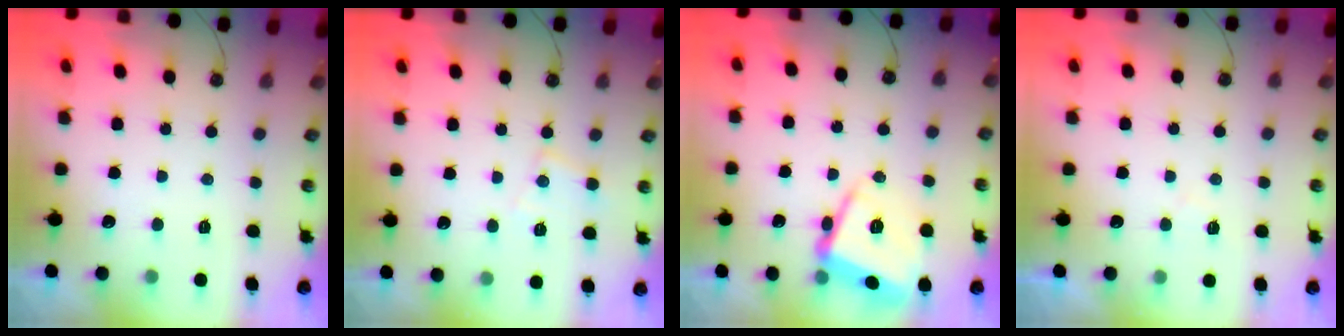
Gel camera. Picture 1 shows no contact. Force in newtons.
{"total": 7.1, "press": 7.0, "slide": 0.4}
{"total": 17.3, "press": 17.3, "slide": 0.2}
{"total": 4.8, "press": 4.7, "slide": 0.9}